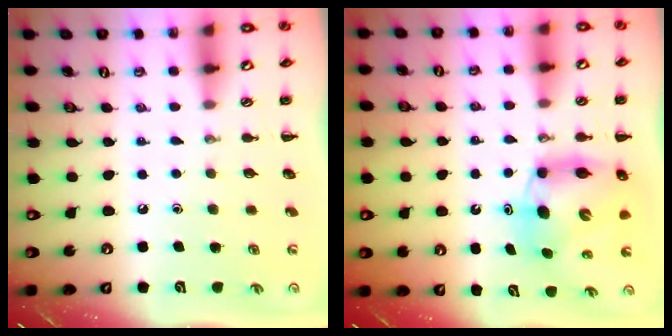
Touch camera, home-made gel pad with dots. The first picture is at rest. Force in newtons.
{"total": 8.7, "press": 8.5, "slide": 2.1}